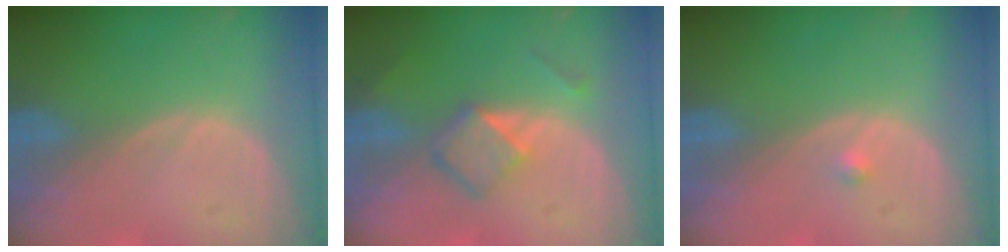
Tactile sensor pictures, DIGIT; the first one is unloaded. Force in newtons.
{"total": 4.8, "press": 4.6, "slide": 1.6}
{"total": 0.8, "press": 0.6, "slide": 0.4}